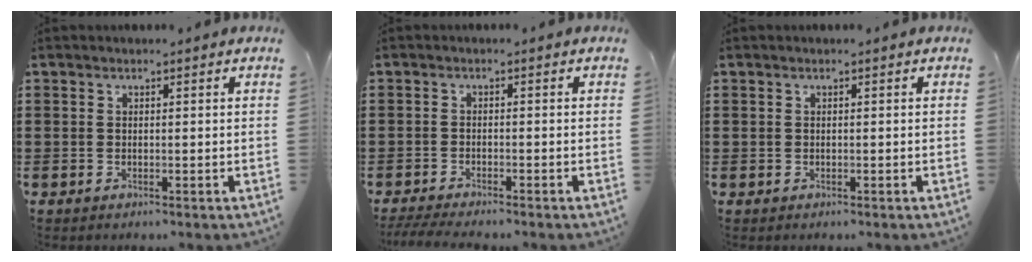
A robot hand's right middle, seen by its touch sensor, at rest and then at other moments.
{"total": 2.4, "force": [-2.3, 0.0, 0.7], "torque": [-0.020, -0.005, -0.048]}
{"total": 0.0}